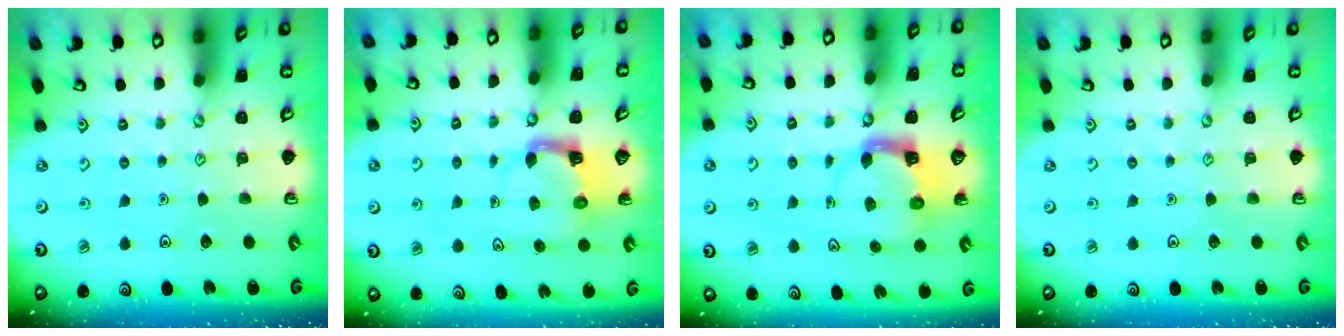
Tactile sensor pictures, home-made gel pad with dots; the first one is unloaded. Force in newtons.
{"total": 3.9, "press": 3.8, "slide": 0.7}
{"total": 4.2, "press": 4.2, "slide": 0.6}
{"total": 0.0}